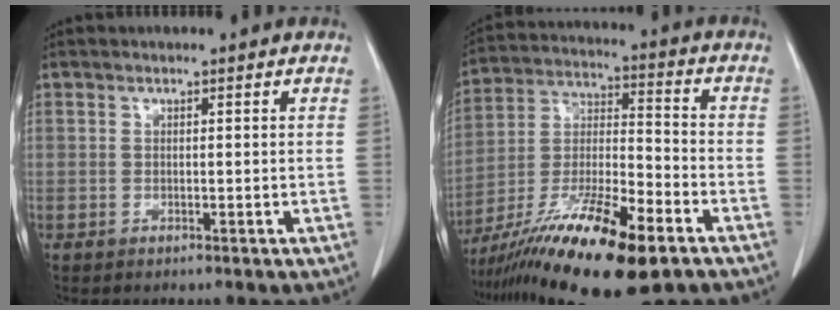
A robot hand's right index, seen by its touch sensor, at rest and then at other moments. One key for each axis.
{"total": 20.3, "fx": -12.6, "fy": 3.1, "fz": 15.6, "tx": -0.289, "ty": -0.032, "tz": -0.221}